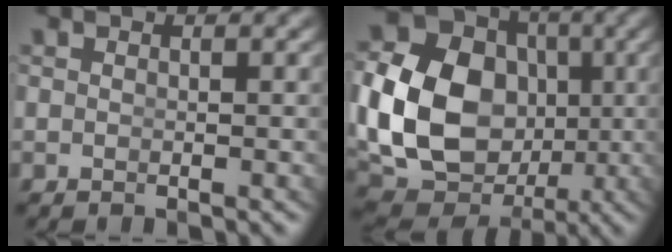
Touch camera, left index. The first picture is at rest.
{"total": 17.4, "force": [0.2, 14.2, 9.9], "torque": [-0.216, -0.056, 0.019]}